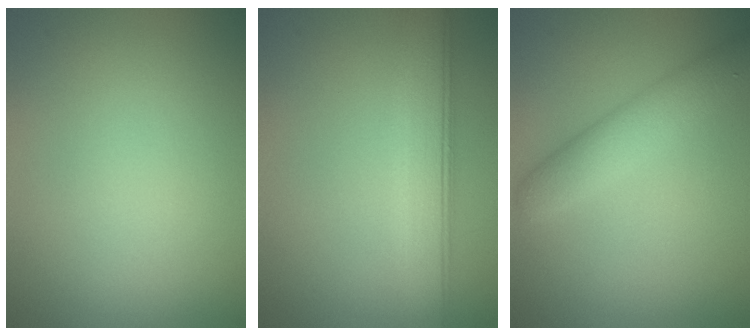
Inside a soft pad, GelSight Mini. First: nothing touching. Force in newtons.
{"total": 5.3, "press": 5.3, "slide": 0.4}
{"total": 4.0, "press": 4.0, "slide": 0.2}